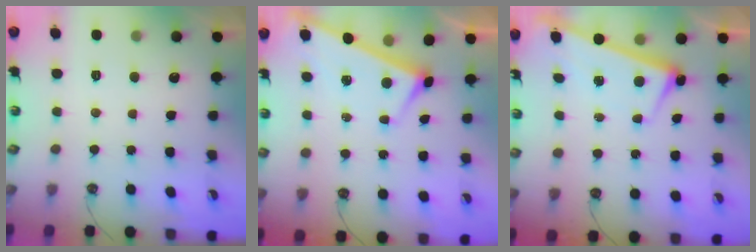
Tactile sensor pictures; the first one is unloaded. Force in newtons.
{"total": 3.4, "press": 3.4, "slide": 0.1}
{"total": 2.8, "press": 2.7, "slide": 0.4}